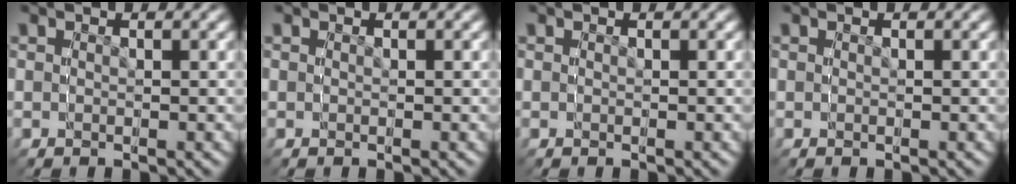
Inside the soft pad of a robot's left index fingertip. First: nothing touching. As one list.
[{"total": 0.0}, {"total": 0.0}, {"total": 0.0}]